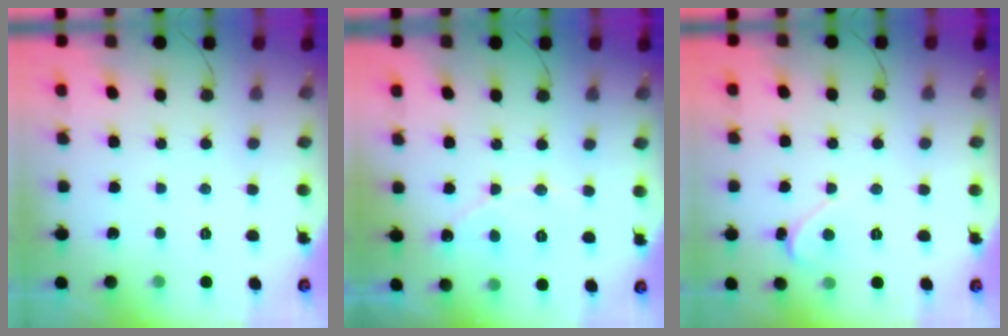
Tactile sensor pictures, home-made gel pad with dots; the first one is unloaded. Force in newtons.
{"total": 6.5, "press": 6.5, "slide": 0.5}
{"total": 2.1, "press": 2.1, "slide": 0.2}